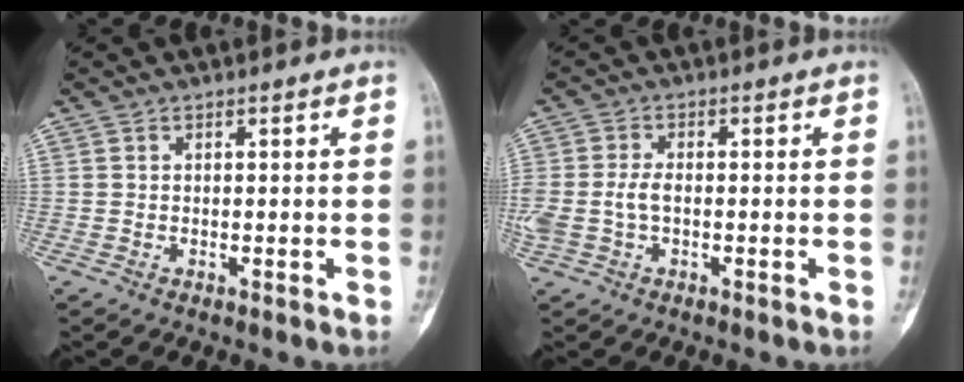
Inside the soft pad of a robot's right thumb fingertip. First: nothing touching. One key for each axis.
{"total": 5.4, "fx": -0.6, "fy": 3.3, "fz": 4.2, "tx": -0.109, "ty": 0.015, "tz": -0.010}